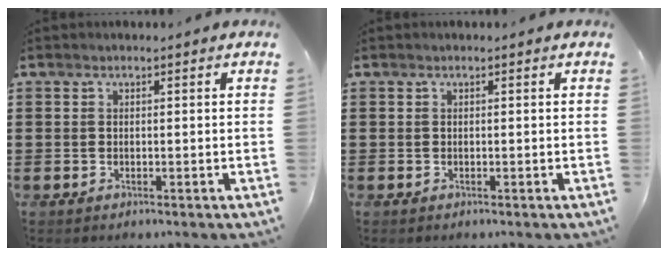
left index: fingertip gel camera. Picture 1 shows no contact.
{"total": 0.0}